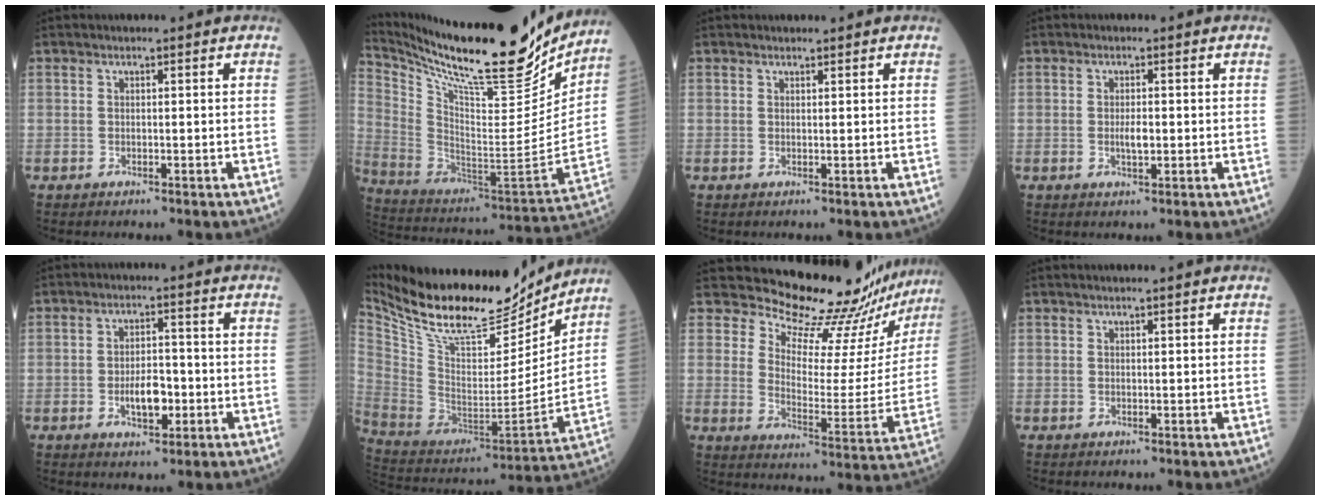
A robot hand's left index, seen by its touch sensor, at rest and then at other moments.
{"total": 27.4, "force": [23.2, 3.7, 14.1], "torque": [-0.261, -0.051, 0.363]}
{"total": 0.5, "force": [0.5, 0.2, -0.1], "torque": [-0.008, -0.004, 0.007]}
{"total": 2.0, "force": [-0.3, 0.7, 1.9], "torque": [-0.039, -0.003, -0.004]}
{"total": 5.3, "force": [-1.6, 2.4, 4.4], "torque": [-0.078, 0.002, -0.025]}
{"total": 24.3, "force": [20.9, 5.9, 10.9], "torque": [-0.205, -0.028, 0.347]}
{"total": 18.9, "force": [18.4, 2.1, 4.1], "torque": [-0.060, -0.115, 0.223]}
{"total": 0.7, "force": [0.5, -0.1, 0.4], "torque": [-0.007, 0.002, 0.010]}